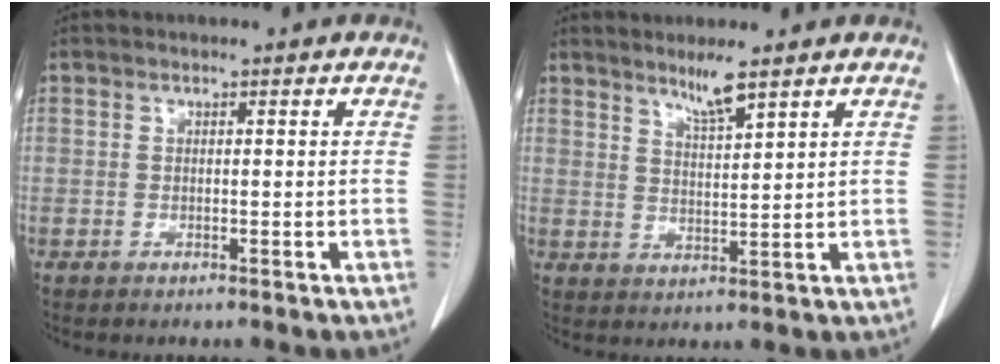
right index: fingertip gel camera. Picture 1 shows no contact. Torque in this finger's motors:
{"motor_torque": [0.07, 0.09, 0.03, 0.01]}